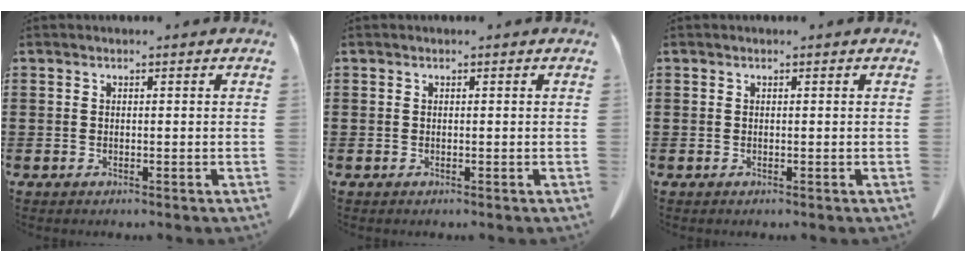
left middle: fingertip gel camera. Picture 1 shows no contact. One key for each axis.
{"total": 0.0}
{"total": 0.0}